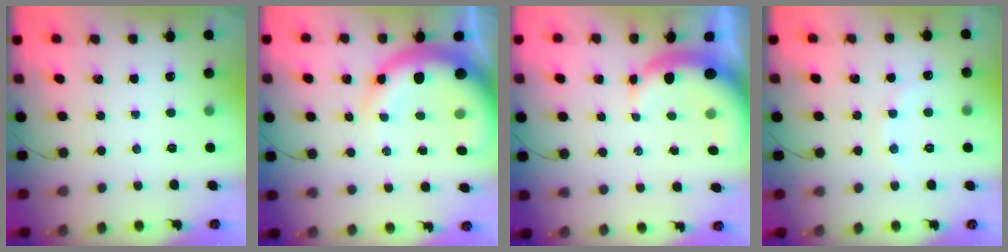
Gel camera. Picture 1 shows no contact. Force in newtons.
{"total": 14.7, "press": 14.3, "slide": 3.4}
{"total": 7.3, "press": 7.2, "slide": 1.2}
{"total": 6.8, "press": 6.7, "slide": 1.3}